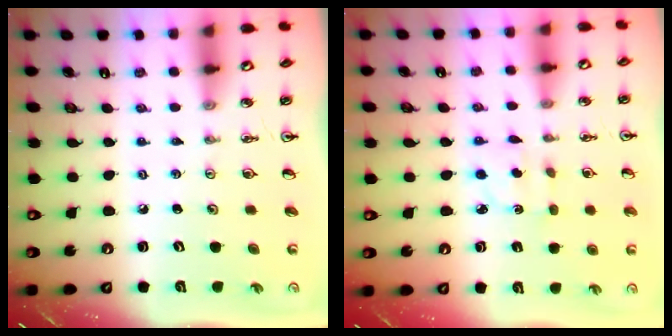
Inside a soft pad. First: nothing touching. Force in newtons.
{"total": 2.6, "press": 2.5, "slide": 0.7}